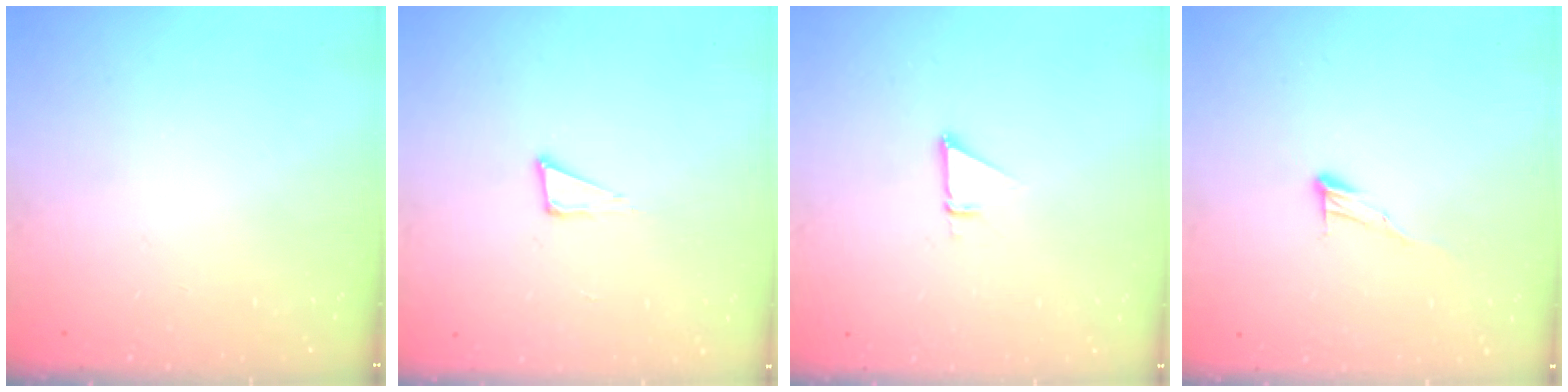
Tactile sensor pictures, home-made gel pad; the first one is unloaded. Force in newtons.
{"total": 4.0, "press": 3.9, "slide": 0.8}
{"total": 2.3, "press": 2.3, "slide": 0.1}
{"total": 6.5, "press": 6.5, "slide": 0.4}